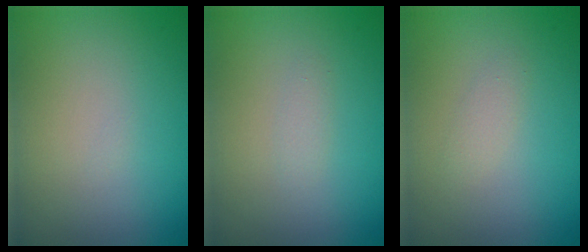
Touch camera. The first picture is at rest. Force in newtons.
{"total": 0.8, "press": 0.8, "slide": 0.0}
{"total": 1.0, "press": 1.0, "slide": 0.0}